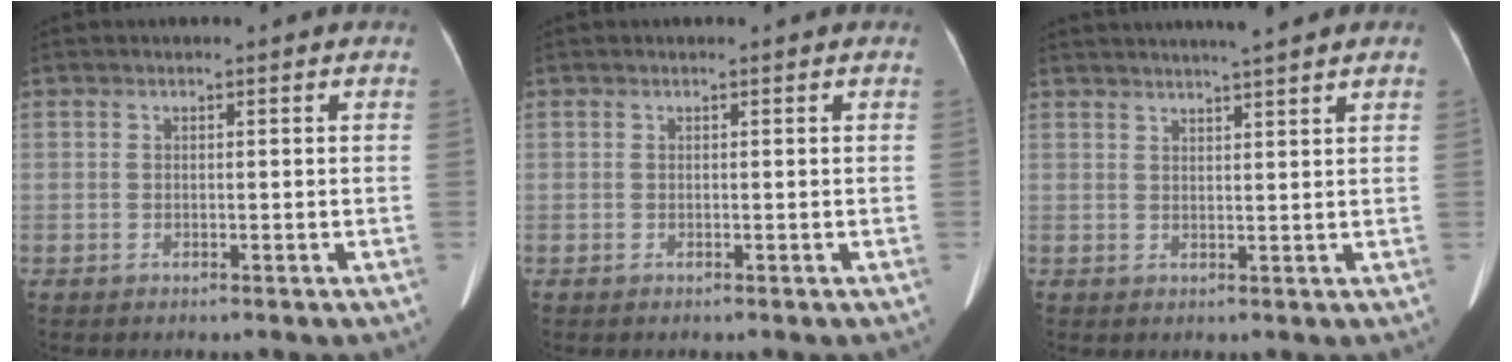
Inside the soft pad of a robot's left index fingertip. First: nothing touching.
{"total": 0.0}
{"total": 7.7, "force": [6.7, -0.5, 3.9], "torque": [-0.058, 0.026, 0.085]}